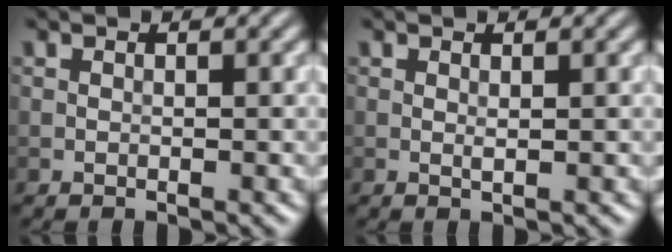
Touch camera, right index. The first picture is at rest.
{"total": 0.5, "force": [0.2, 0.1, 0.5], "torque": [-0.010, -0.002, 0.004]}